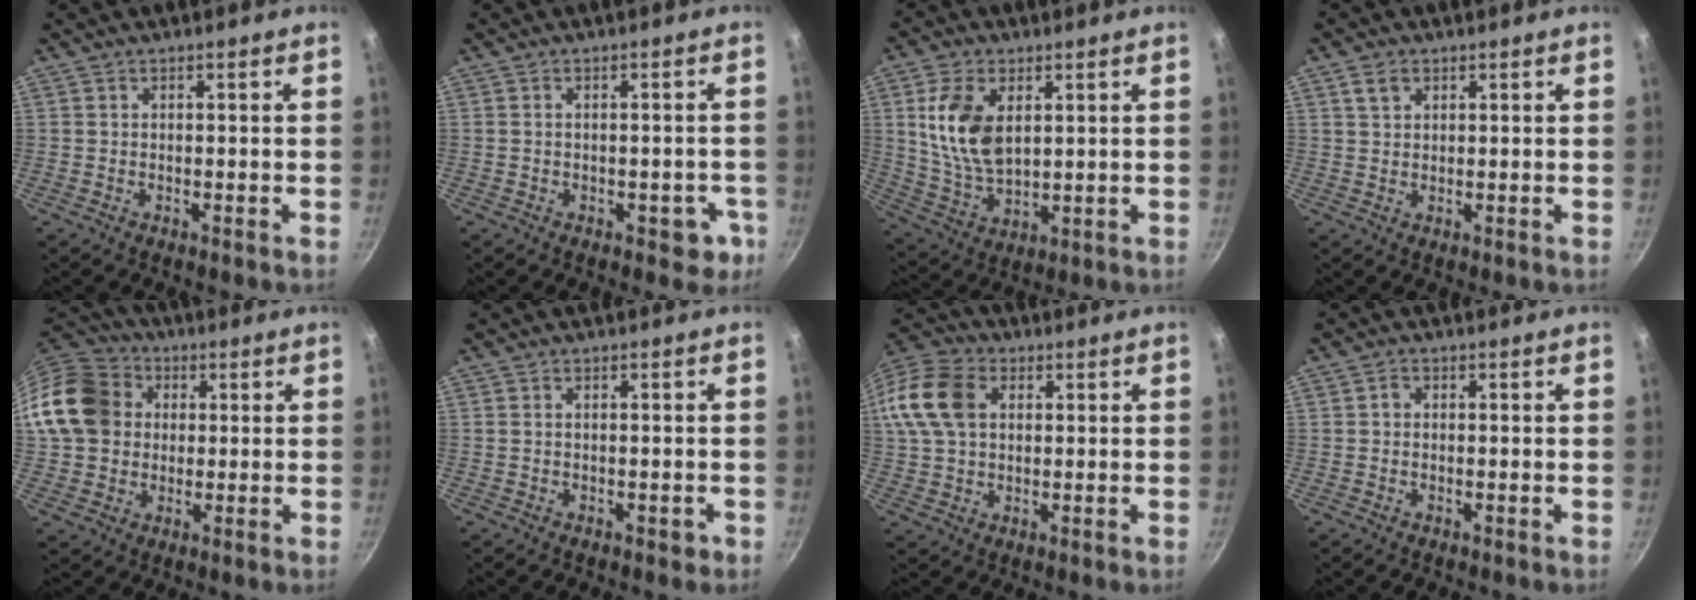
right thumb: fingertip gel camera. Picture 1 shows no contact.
{"total": 4.6, "force": [-1.7, 2.6, 3.3], "torque": [-0.012, 0.022, -0.012]}
{"total": 12.6, "force": [3.2, 7.6, 9.5], "torque": [-0.172, -0.020, 0.072]}
{"total": 2.8, "force": [1.4, 2.1, 1.4], "torque": [-0.016, 0.000, 0.027]}
{"total": 15.7, "force": [2.2, 13.4, 7.9], "torque": [-0.131, 0.029, 0.032]}
{"total": 1.5, "force": [-0.5, 0.9, 1.1], "torque": [-0.009, 0.007, -0.005]}
{"total": 17.8, "force": [4.3, 12.8, 11.6], "torque": [-0.254, 0.027, 0.069]}
{"total": 1.2, "force": [0.0, 1.0, 0.5], "torque": [-0.009, 0.007, -0.002]}